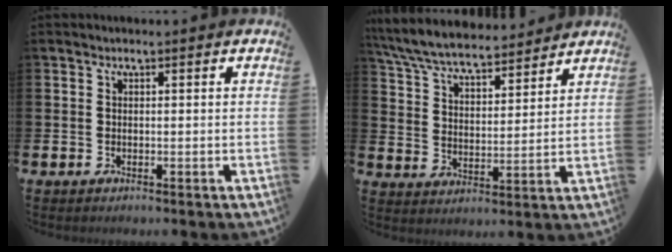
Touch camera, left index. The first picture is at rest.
{"total": 7.6, "force": [7.2, 1.3, 2.1], "torque": [-0.073, -0.041, 0.128]}